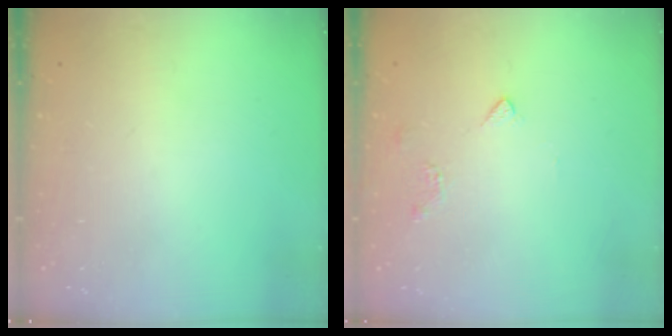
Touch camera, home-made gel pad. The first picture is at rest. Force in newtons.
{"total": 2.9, "press": 2.8, "slide": 0.7}